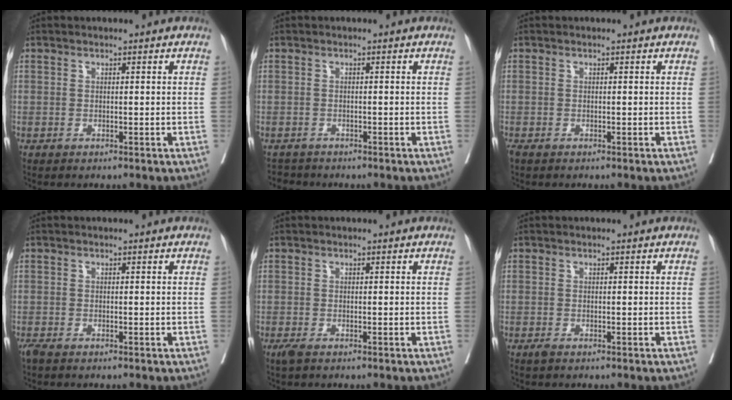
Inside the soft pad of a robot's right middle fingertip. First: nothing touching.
{"total": 1.7, "force": [-1.6, 0.5, -0.4], "torque": [0.006, -0.005, -0.028]}
{"total": 0.9, "force": [-0.7, 0.3, 0.4], "torque": [-0.011, -0.004, -0.013]}
{"total": 1.2, "force": [-1.0, 0.2, 0.6], "torque": [-0.019, -0.007, -0.020]}
{"total": 1.1, "force": [-0.7, 0.2, 0.8], "torque": [-0.021, -0.006, -0.013]}
{"total": 0.6, "force": [-0.4, 0.1, 0.4], "torque": [-0.011, -0.003, -0.008]}